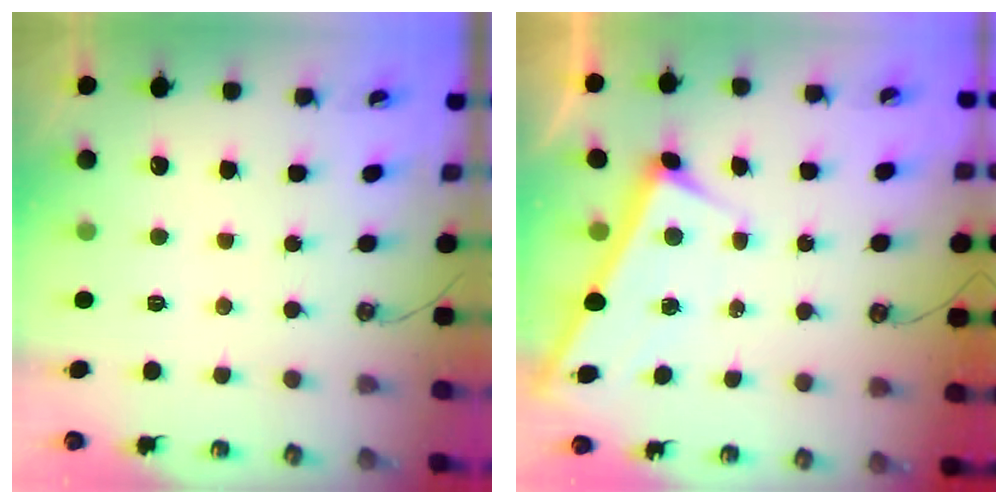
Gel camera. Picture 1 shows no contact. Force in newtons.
{"total": 4.7, "press": 4.7, "slide": 0.1}